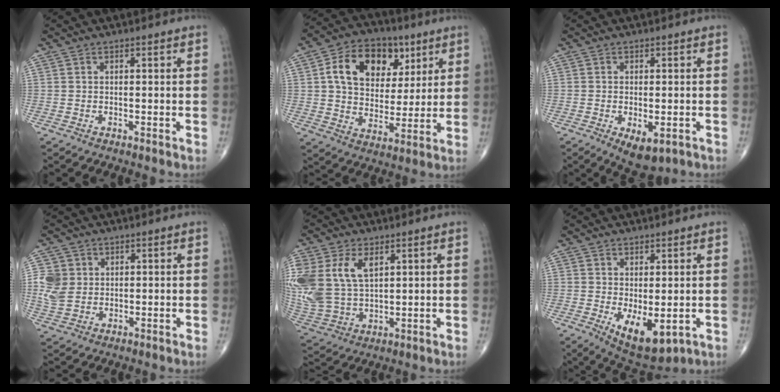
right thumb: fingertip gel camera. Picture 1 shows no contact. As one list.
[{"total": 16.4, "force": [5.7, 11.6, 10.1], "torque": [-0.137, -0.006, 0.095]}, {"total": 5.2, "force": [-2.0, 2.3, 4.2], "torque": [-0.065, -0.006, -0.021]}, {"total": 5.9, "force": [1.2, 5.1, 2.7], "torque": [-0.039, -0.002, 0.029]}, {"total": 18.6, "force": [6.0, 11.9, 13.0], "torque": [-0.307, 0.000, 0.129]}, {"total": 8.9, "force": [-1.8, 4.2, 7.6], "torque": [-0.106, -0.018, -0.010]}]